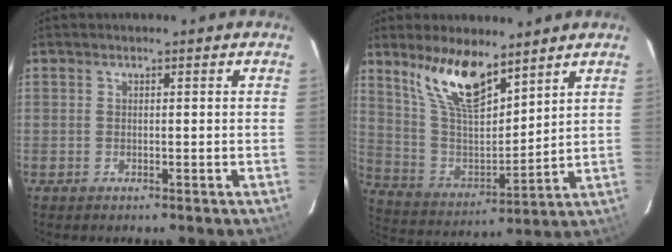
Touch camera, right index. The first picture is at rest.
{"total": 14.5, "force": [10.1, 5.0, 9.2], "torque": [-0.173, 0.000, 0.205]}